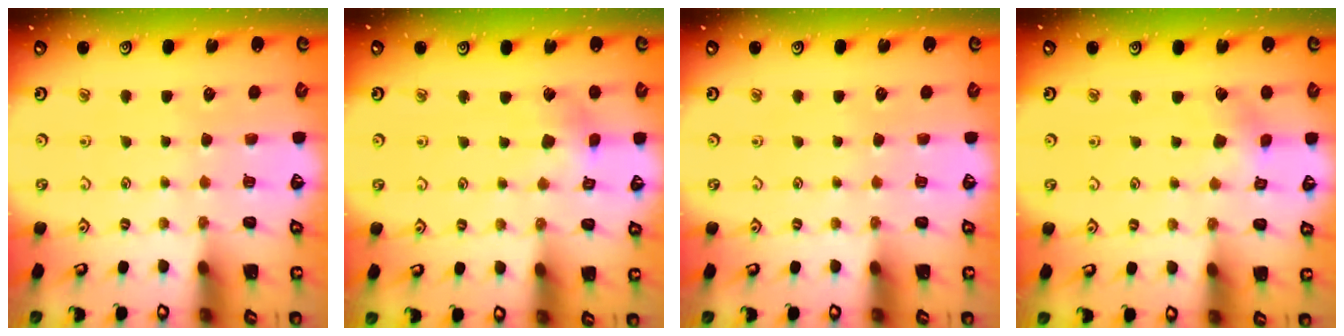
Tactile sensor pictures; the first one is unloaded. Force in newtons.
{"total": 3.4, "press": 3.4, "slide": 0.5}
{"total": 0.0}
{"total": 4.5, "press": 4.5, "slide": 0.4}